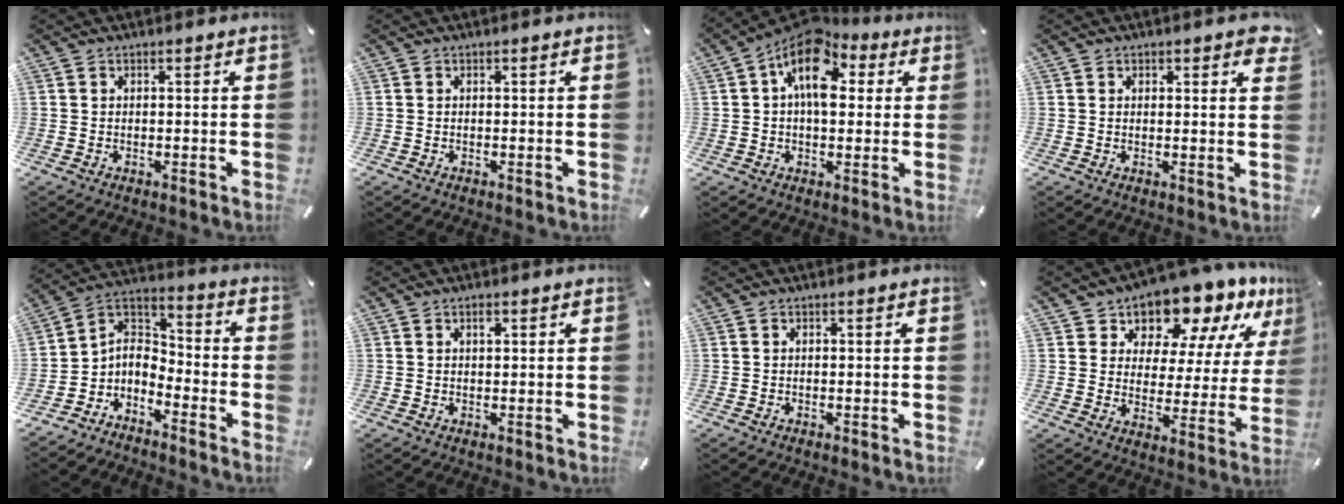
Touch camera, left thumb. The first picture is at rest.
{"total": 0.0}
{"total": 14.2, "force": [4.7, 8.6, 10.2], "torque": [-0.158, -0.016, 0.081]}
{"total": 2.1, "force": [1.3, 1.1, 1.2], "torque": [-0.003, -0.005, 0.018]}
{"total": 5.9, "force": [-3.7, 4.2, 1.7], "torque": [-0.050, 0.006, -0.076]}
{"total": 1.2, "force": [0.6, 0.6, 0.9], "torque": [-0.011, -0.001, 0.008]}
{"total": 0.0}
{"total": 11.9, "force": [10.6, 4.9, 2.1], "torque": [-0.044, -0.097, 0.187]}